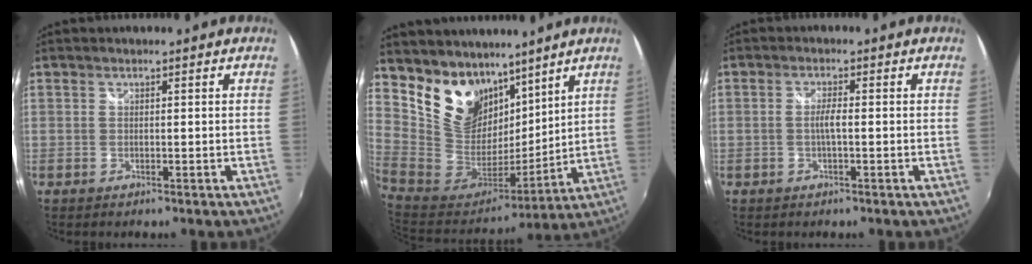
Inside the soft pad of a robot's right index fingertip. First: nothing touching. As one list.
[{"total": 18.2, "force": [12.8, 11.4, 5.9], "torque": [-0.155, 0.007, 0.260]}, {"total": 2.2, "force": [-0.5, 0.0, 2.2], "torque": [-0.042, 0.001, -0.011]}]